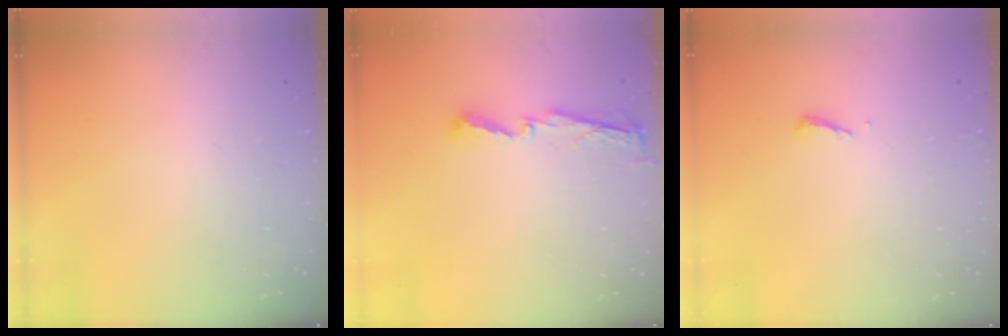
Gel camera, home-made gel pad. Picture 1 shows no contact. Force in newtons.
{"total": 5.1, "press": 5.1, "slide": 0.4}
{"total": 5.1, "press": 5.1, "slide": 0.5}